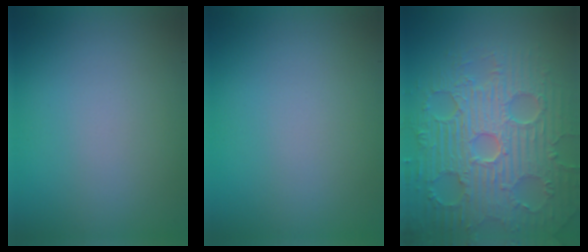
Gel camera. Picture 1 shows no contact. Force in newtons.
{"total": 0.0}
{"total": 9.2, "press": 6.5, "slide": 6.5}